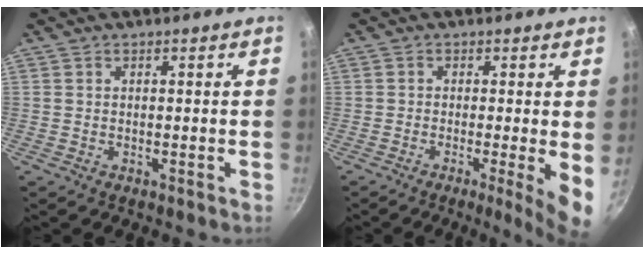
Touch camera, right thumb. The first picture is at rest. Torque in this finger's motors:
{"motor_torque": [0.67, -0.19, 1.06, -0.28, 0.23]}